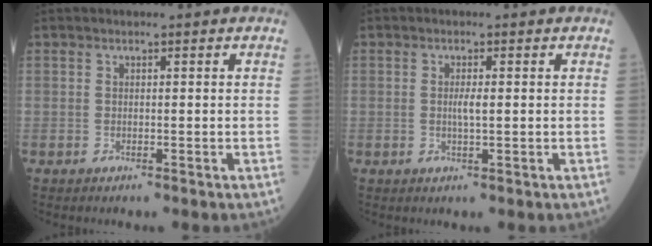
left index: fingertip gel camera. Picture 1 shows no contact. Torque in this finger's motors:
{"motor_torque": [0.55, 0.11, 0.02, 0.03]}